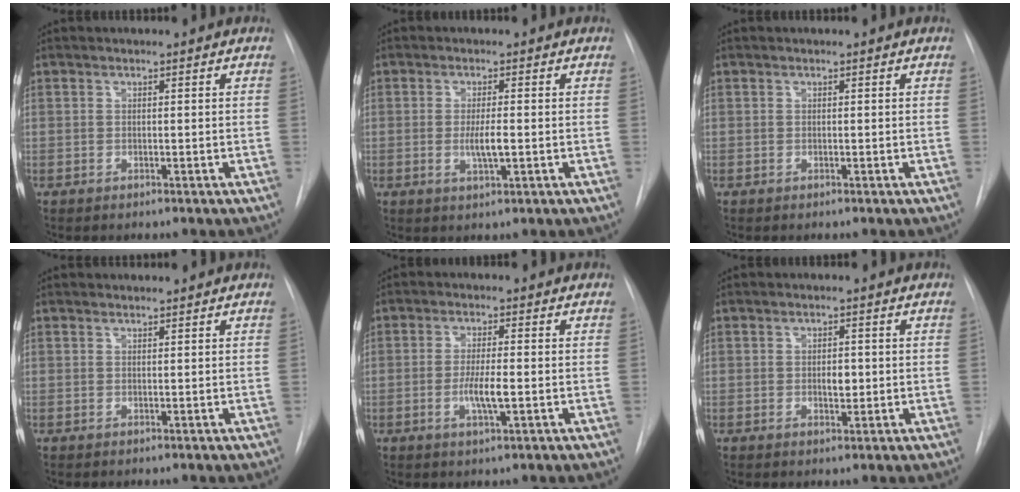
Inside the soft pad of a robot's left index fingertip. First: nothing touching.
{"total": 3.2, "force": [-0.4, 0.4, 3.2], "torque": [-0.061, -0.005, -0.006]}
{"total": 0.0}
{"total": 1.0, "force": [1.0, 0.1, 0.0], "torque": [-0.006, 0.010, 0.020]}
{"total": 4.3, "force": [-0.9, 0.5, 4.1], "torque": [-0.082, -0.006, -0.017]}
{"total": 2.1, "force": [0.0, 1.2, 1.7], "torque": [-0.028, 0.000, 0.001]}